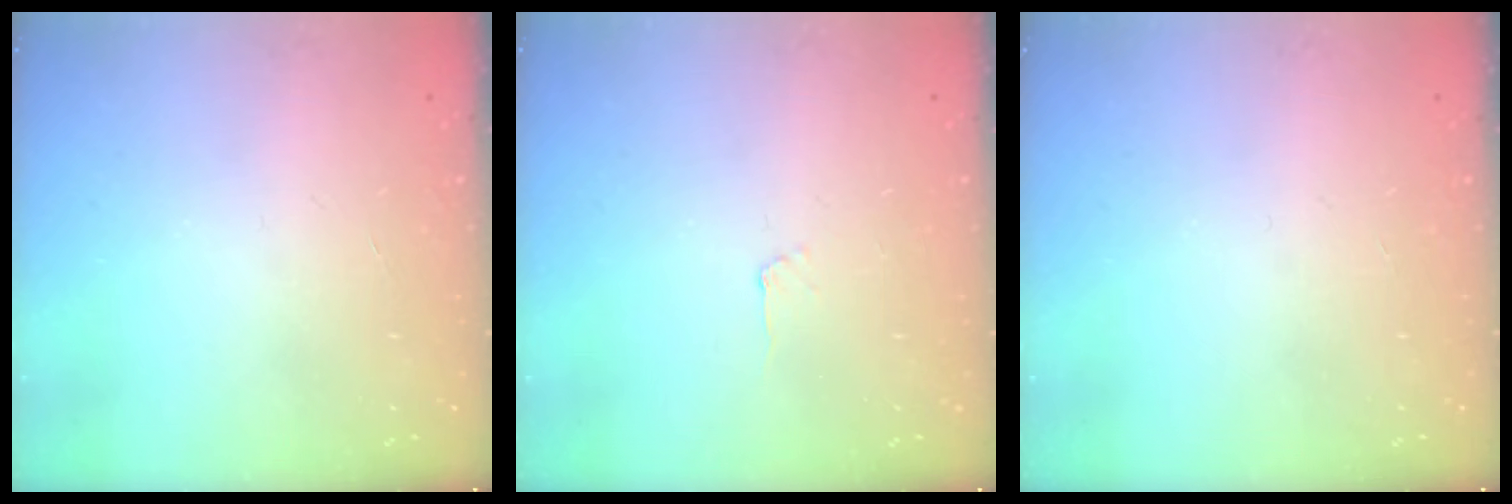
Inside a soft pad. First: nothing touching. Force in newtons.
{"total": 2.5, "press": 2.5, "slide": 0.3}
{"total": 0.0}